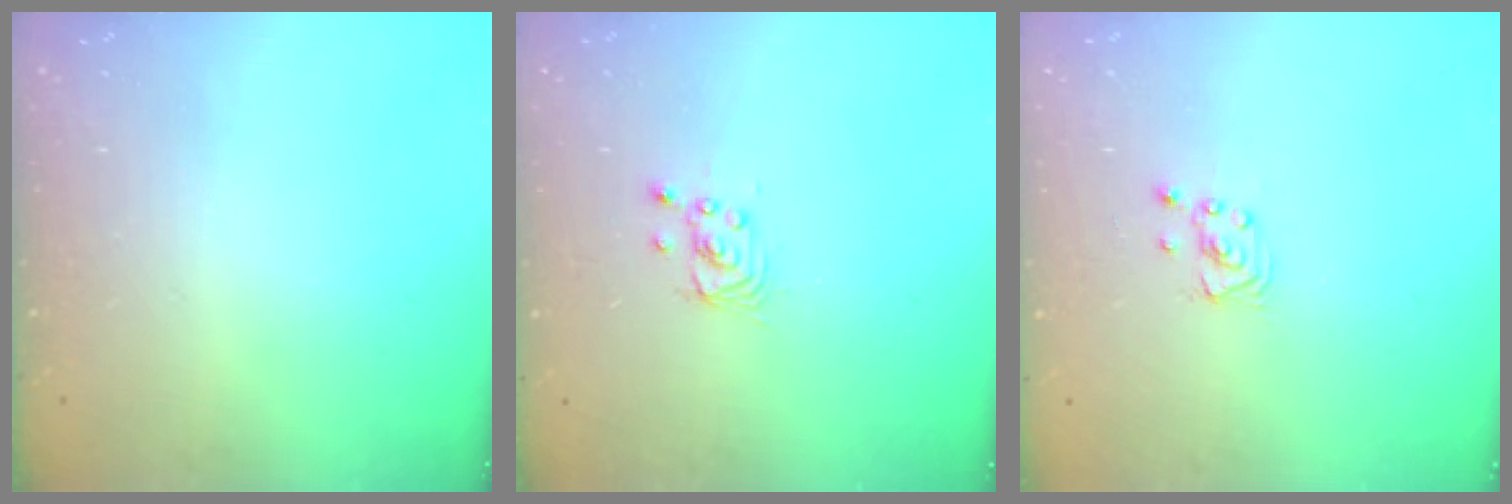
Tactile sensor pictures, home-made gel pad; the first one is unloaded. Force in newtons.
{"total": 2.5, "press": 2.5, "slide": 0.1}
{"total": 2.3, "press": 2.3, "slide": 0.2}